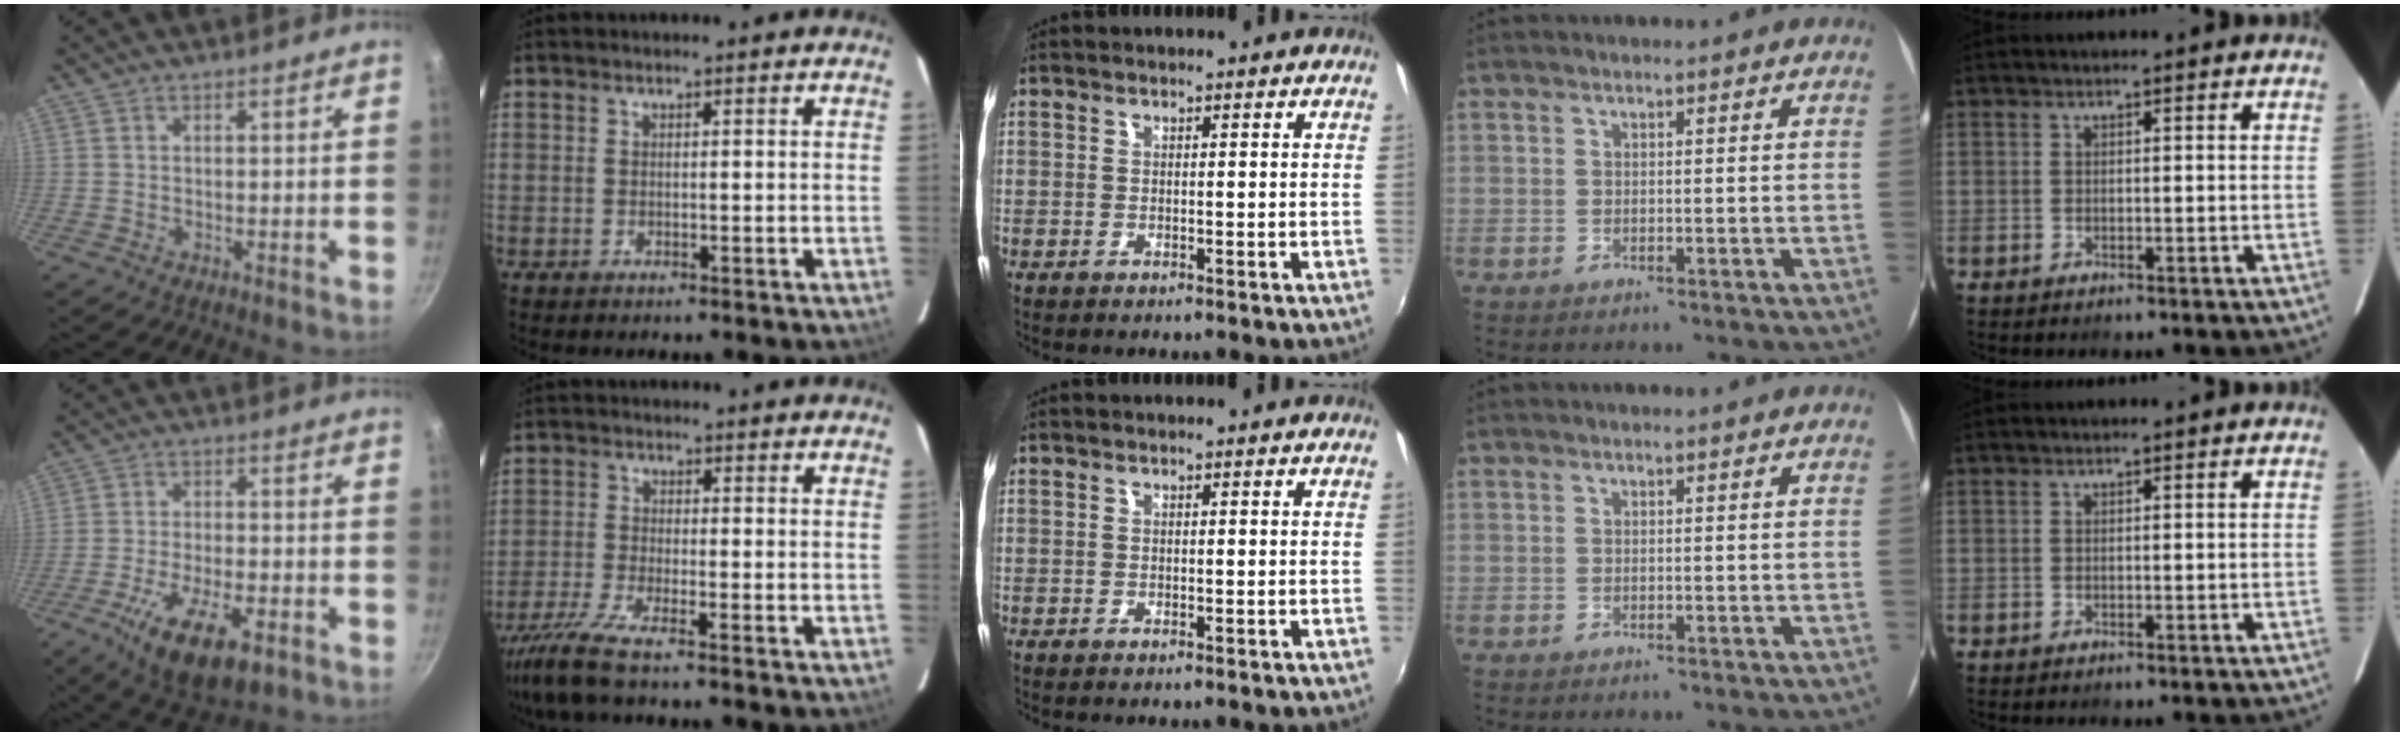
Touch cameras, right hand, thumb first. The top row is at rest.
{"thumb": {"total": 14.3, "force": [-6.8, 5.8, 11.1], "torque": [-0.188, 0.016, -0.113]}, "index": {"total": 8.4, "force": [-6.9, -0.1, 4.8], "torque": [-0.116, -0.031, -0.130]}}